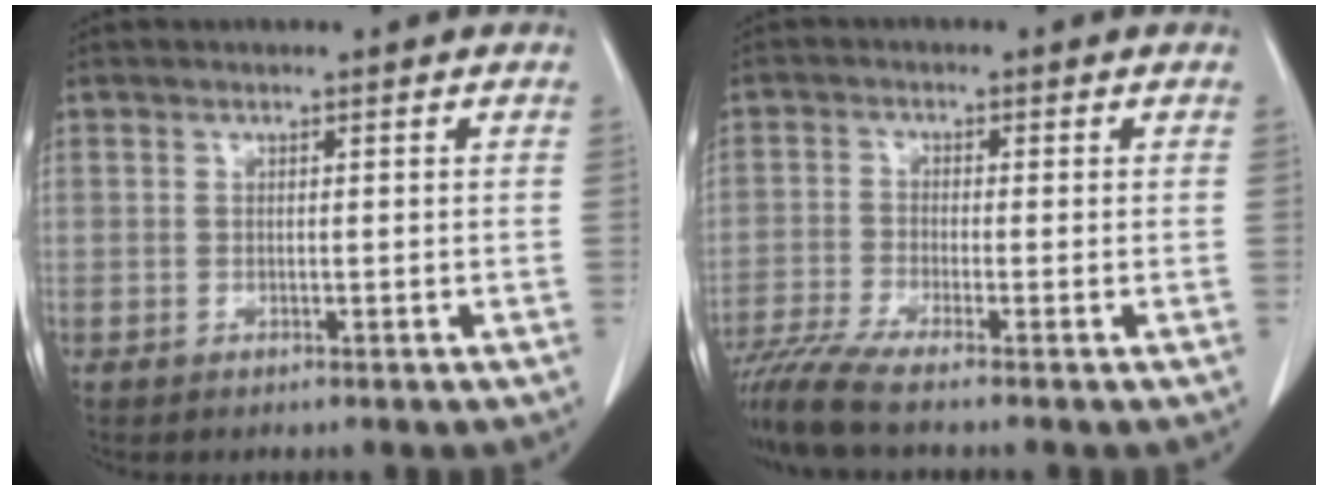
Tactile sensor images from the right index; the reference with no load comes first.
{"total": 7.1, "force": [-6.1, -1.4, 3.4], "torque": [-0.060, -0.017, -0.110]}